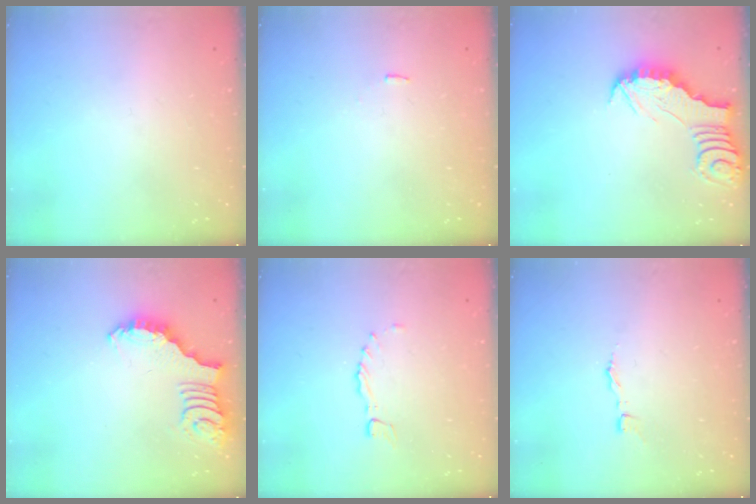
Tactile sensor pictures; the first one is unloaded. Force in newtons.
{"total": 4.0, "press": 4.0, "slide": 0.4}
{"total": 2.9, "press": 2.9, "slide": 0.3}
{"total": 2.7, "press": 2.7, "slide": 0.5}
{"total": 0.0}
{"total": 2.9, "press": 2.9, "slide": 0.2}